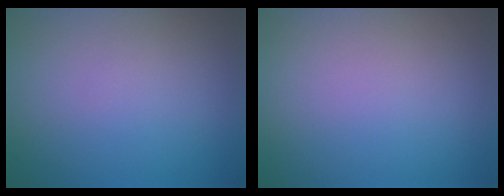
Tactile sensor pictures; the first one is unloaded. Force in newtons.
{"total": 0.0}